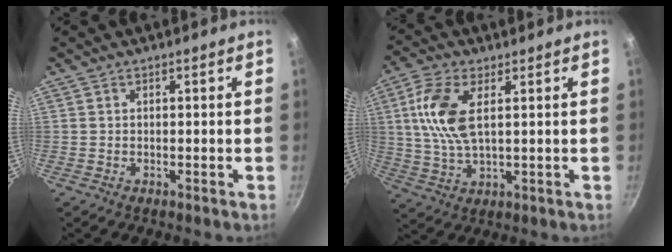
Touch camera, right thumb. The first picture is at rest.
{"total": 10.7, "force": [2.8, 5.0, 9.1], "torque": [-0.185, -0.001, 0.055]}